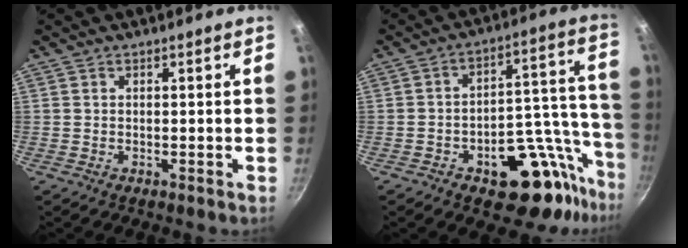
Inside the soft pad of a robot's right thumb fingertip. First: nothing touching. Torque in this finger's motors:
{"motor_torque": [2.89, 2.12, 1.34, -0.90, 0.22]}